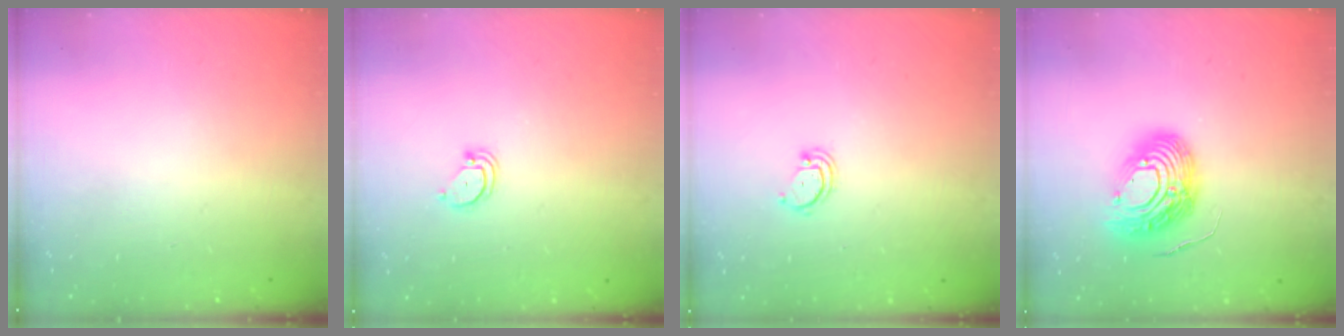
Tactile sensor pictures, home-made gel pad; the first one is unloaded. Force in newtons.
{"total": 2.7, "press": 2.7, "slide": 0.2}
{"total": 2.9, "press": 2.9, "slide": 0.2}
{"total": 12.2, "press": 12.0, "slide": 2.4}